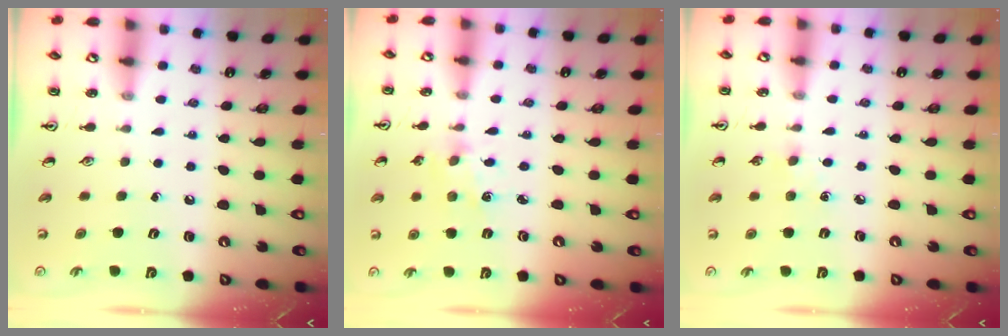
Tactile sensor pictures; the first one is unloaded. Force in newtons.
{"total": 1.8, "press": 1.7, "slide": 0.3}
{"total": 3.7, "press": 3.7, "slide": 0.6}